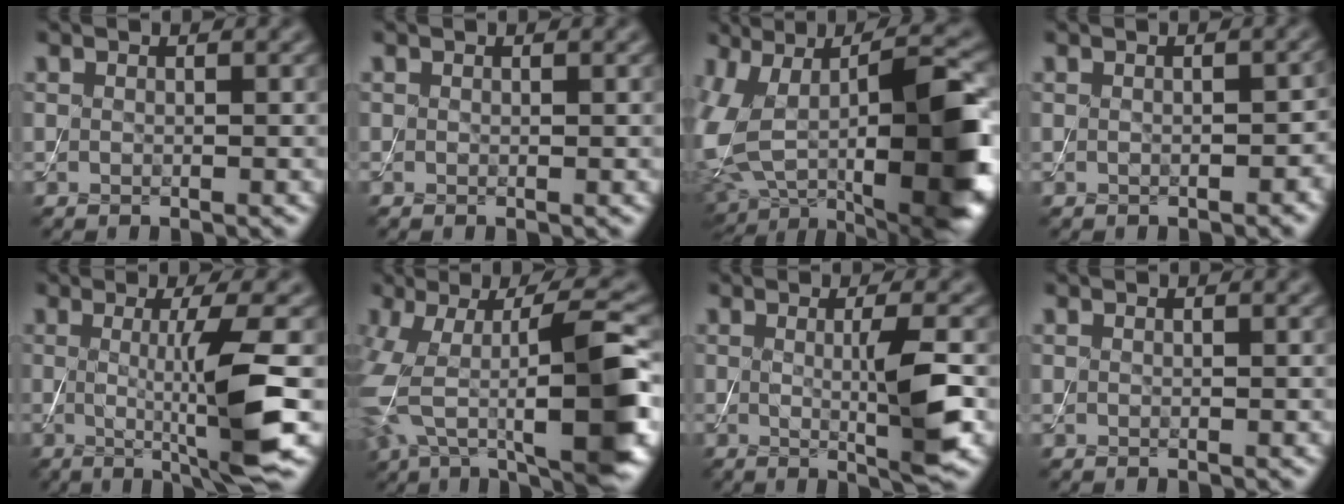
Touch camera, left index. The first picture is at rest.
{"total": 0.0}
{"total": 15.3, "force": [-1.6, 7.9, 13.0], "torque": [-0.227, -0.004, -0.024]}
{"total": 1.9, "force": [-0.4, 1.0, 1.6], "torque": [-0.028, 0.001, -0.003]}
{"total": 7.8, "force": [-0.4, 1.1, 7.7], "torque": [-0.119, -0.010, -0.004]}
{"total": 12.6, "force": [-2.0, 4.6, 11.6], "torque": [-0.208, 0.009, -0.029]}
{"total": 4.9, "force": [-0.2, 0.7, 4.8], "torque": [-0.074, -0.009, -0.001]}
{"total": 0.0}